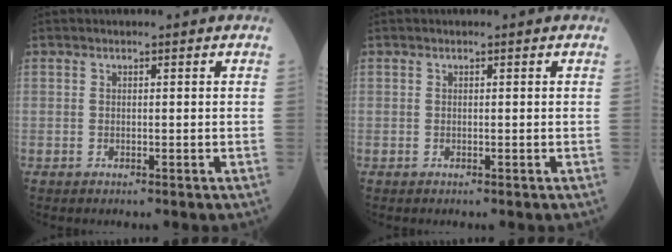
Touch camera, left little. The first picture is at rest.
{"total": 0.0}